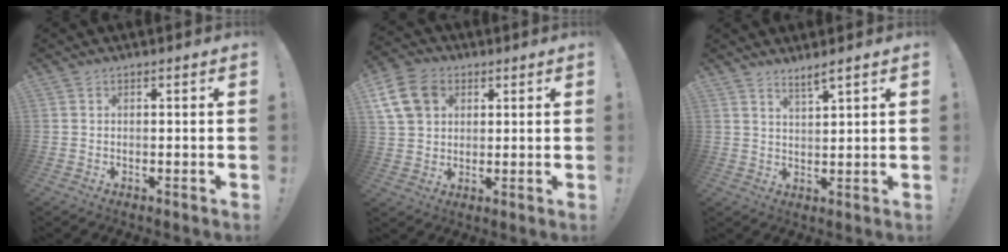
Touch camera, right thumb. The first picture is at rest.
{"total": 12.8, "force": [5.0, 9.7, 6.7], "torque": [-0.120, -0.015, 0.101]}
{"total": 4.0, "force": [3.4, 0.1, 2.2], "torque": [-0.032, -0.022, 0.056]}